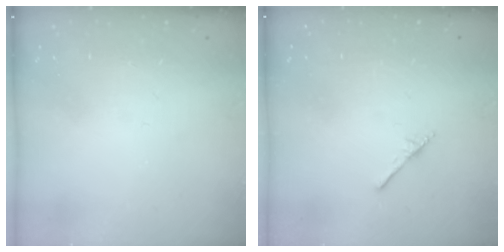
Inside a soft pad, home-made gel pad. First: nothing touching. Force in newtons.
{"total": 1.7, "press": 1.7, "slide": 0.1}